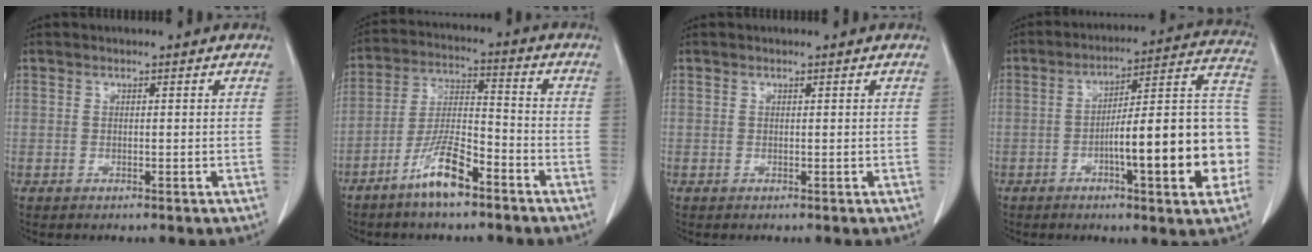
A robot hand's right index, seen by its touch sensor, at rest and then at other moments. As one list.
[{"total": 9.3, "force": [-6.1, 1.9, 6.8], "torque": [-0.139, -0.007, -0.119]}, {"total": 0.0}, {"total": 19.4, "force": [-4.6, 2.7, 18.7], "torque": [-0.199, 0.033, -0.059]}]